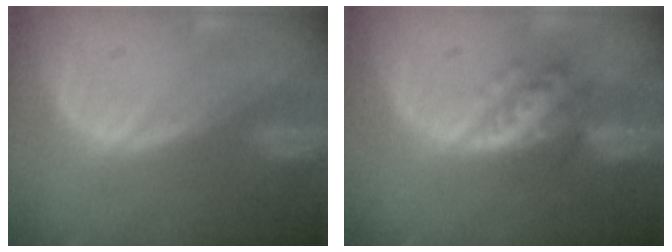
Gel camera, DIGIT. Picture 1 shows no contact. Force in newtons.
{"total": 5.6, "press": 5.2, "slide": 2.1}